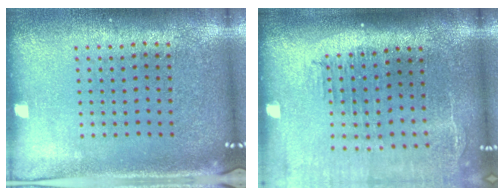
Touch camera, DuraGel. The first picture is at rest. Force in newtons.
{"total": 2.3, "press": 1.9, "slide": 1.3}